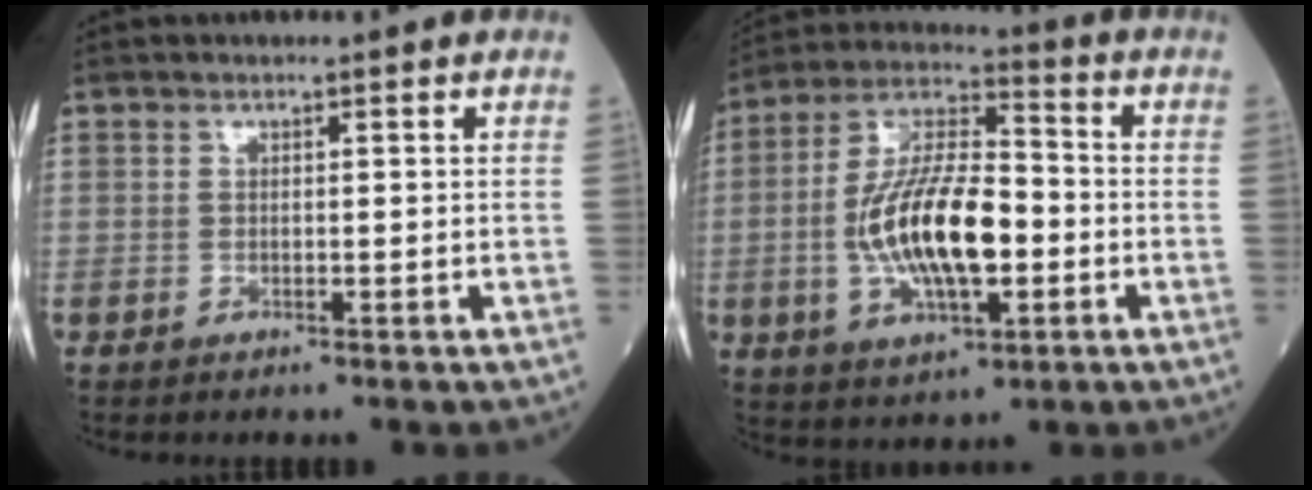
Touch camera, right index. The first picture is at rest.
{"total": 16.1, "force": [-2.7, 5.7, 14.8], "torque": [-0.295, 0.008, -0.048]}